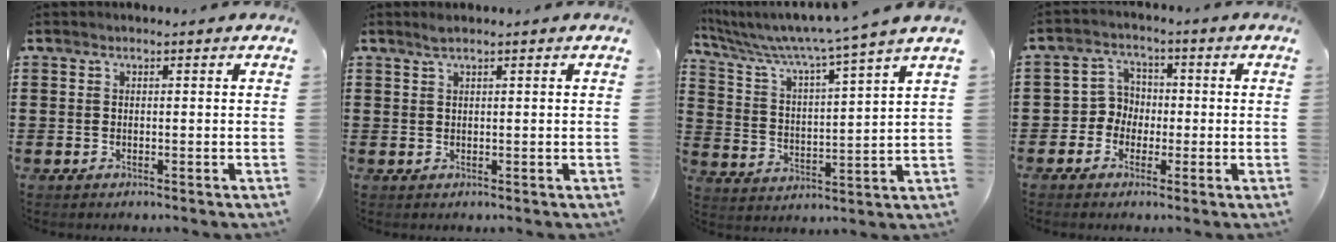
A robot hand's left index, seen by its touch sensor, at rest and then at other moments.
{"total": 1.3, "force": [0.9, 0.0, 0.9], "torque": [-0.019, 0.001, 0.017]}
{"total": 5.8, "force": [5.0, -1.0, 2.7], "torque": [-0.078, -0.046, 0.077]}
{"total": 4.6, "force": [-1.5, 4.3, 0.9], "torque": [-0.036, 0.014, -0.034]}